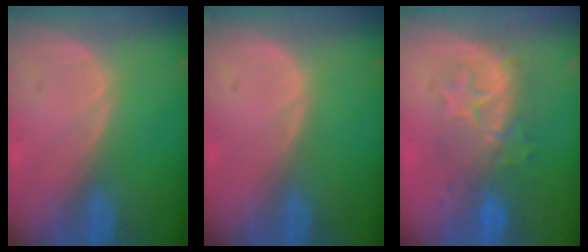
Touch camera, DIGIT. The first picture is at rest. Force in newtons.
{"total": 0.0}
{"total": 8.1, "press": 8.1, "slide": 0.8}